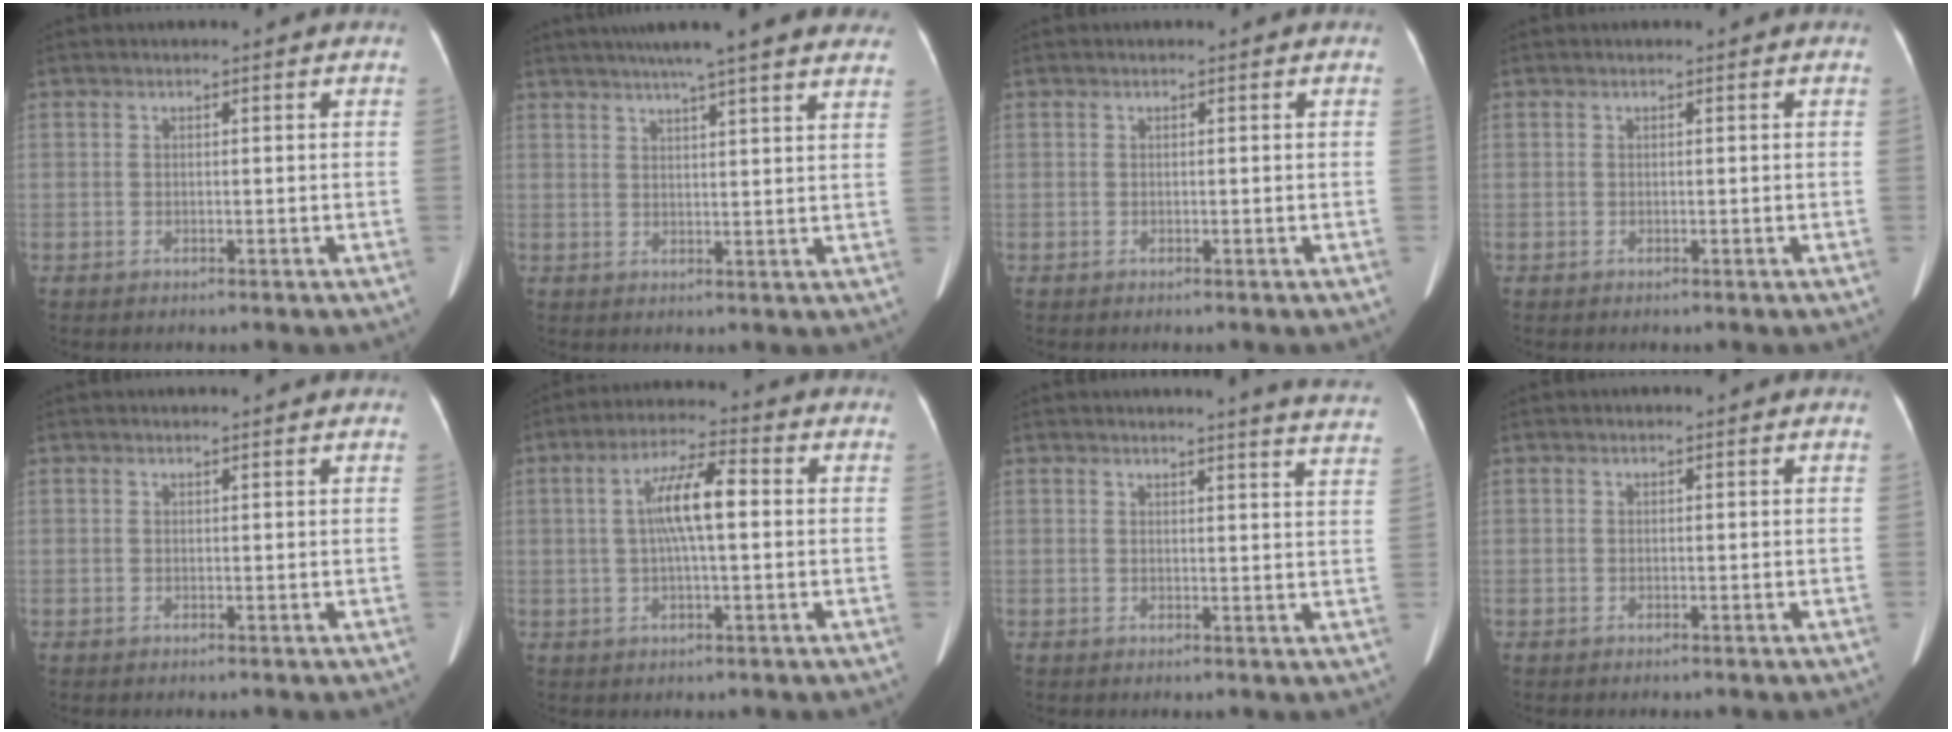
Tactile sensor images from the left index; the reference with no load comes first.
{"total": 18.9, "force": [16.0, 1.2, 10.2], "torque": [-0.154, 0.029, 0.198]}
{"total": 0.0}
{"total": 0.0}
{"total": 1.8, "force": [1.7, 0.1, 0.6], "torque": [-0.011, 0.014, 0.020]}
{"total": 7.9, "force": [0.7, 1.4, 7.8], "torque": [-0.148, 0.018, 0.009]}
{"total": 11.1, "force": [10.7, -0.9, 3.0], "torque": [-0.027, -0.070, 0.092]}
{"total": 0.0}